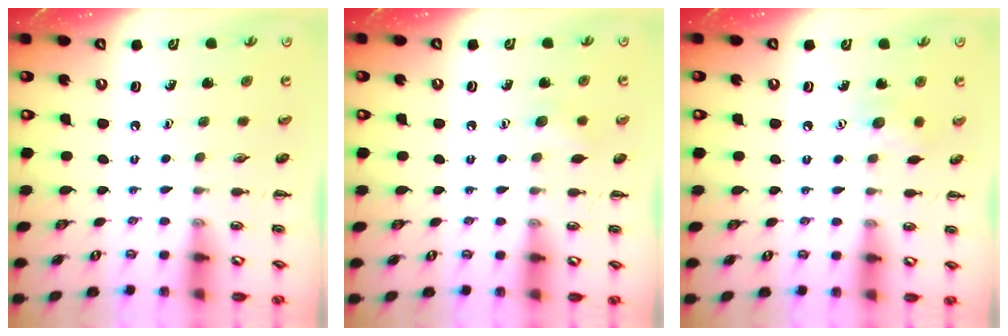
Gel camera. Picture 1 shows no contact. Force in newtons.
{"total": 5.9, "press": 5.7, "slide": 1.7}
{"total": 5.8, "press": 5.7, "slide": 0.7}